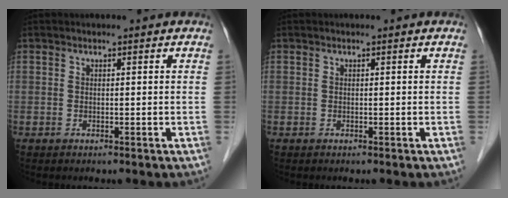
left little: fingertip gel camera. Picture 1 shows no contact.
{"total": 0.0}